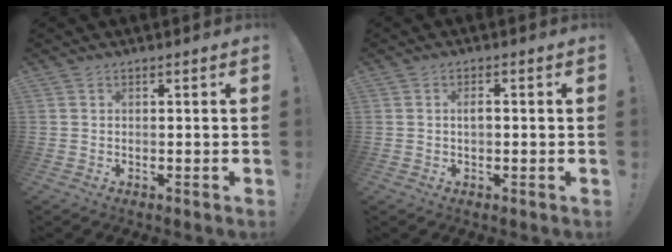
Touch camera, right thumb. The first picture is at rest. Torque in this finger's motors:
{"motor_torque": [-0.21, -0.06, 0.04, 0.10, 0.02]}